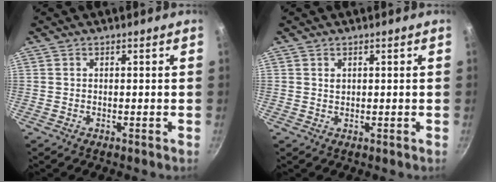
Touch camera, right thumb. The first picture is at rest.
{"total": 0.8, "force": [0.4, 0.6, 0.4], "torque": [-0.005, 0.000, 0.009]}